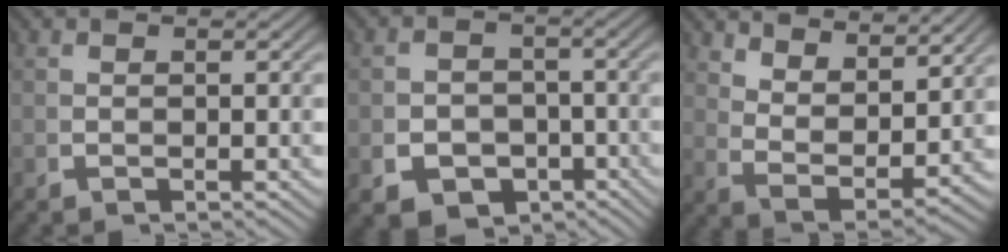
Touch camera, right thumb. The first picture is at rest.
{"total": 8.6, "force": [-4.6, 6.7, 3.0], "torque": [-0.051, -0.035, -0.061]}
{"total": 6.1, "force": [2.5, 3.2, 4.5], "torque": [-0.109, -0.028, 0.062]}